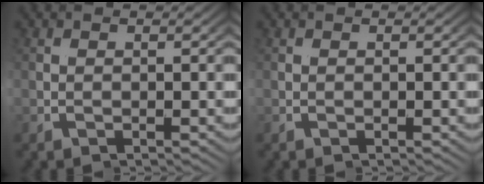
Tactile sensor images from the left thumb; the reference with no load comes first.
{"total": 0.0}